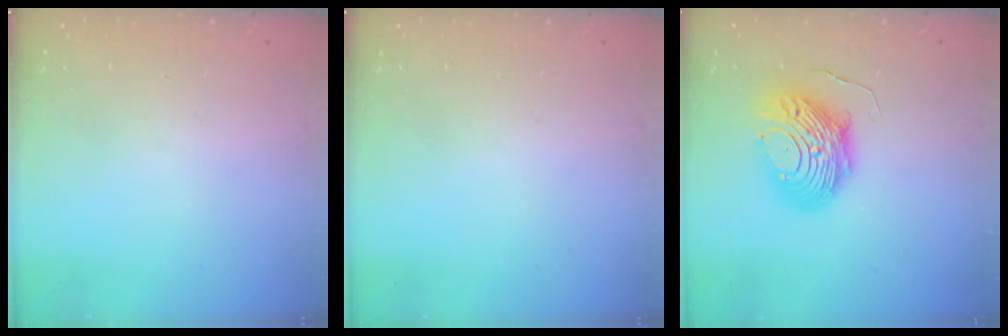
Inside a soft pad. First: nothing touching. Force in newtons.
{"total": 0.0}
{"total": 10.5, "press": 10.4, "slide": 1.0}